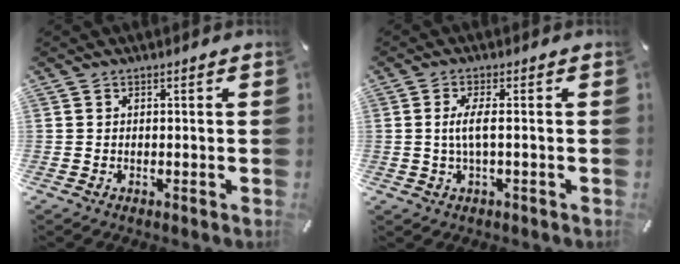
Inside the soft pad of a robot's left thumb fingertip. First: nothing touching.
{"total": 4.7, "force": [0.1, 1.3, 4.6], "torque": [-0.093, -0.002, -0.003]}